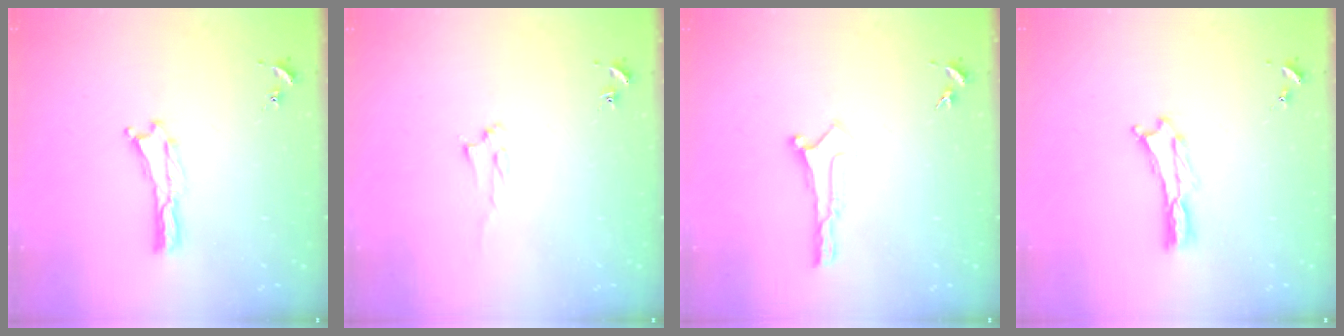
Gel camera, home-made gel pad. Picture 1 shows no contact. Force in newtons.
{"total": 1.6, "press": 1.6, "slide": 0.2}
{"total": 0.0}
{"total": 0.0}